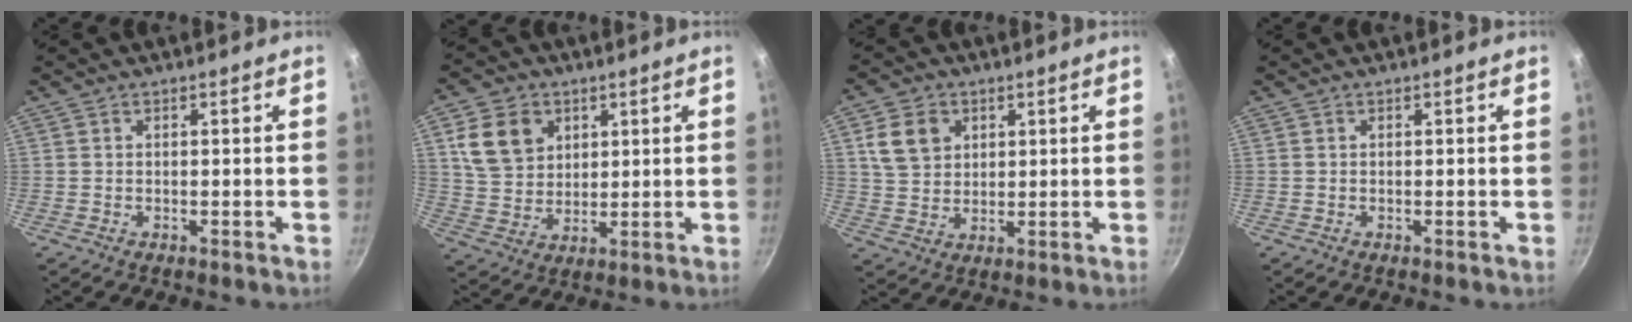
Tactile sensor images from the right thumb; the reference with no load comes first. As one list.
[{"total": 10.5, "force": [3.8, 8.4, 5.1], "torque": [-0.067, -0.008, 0.074]}, {"total": 8.1, "force": [2.8, 6.5, 4.0], "torque": [-0.051, -0.001, 0.053]}, {"total": 0.0}]